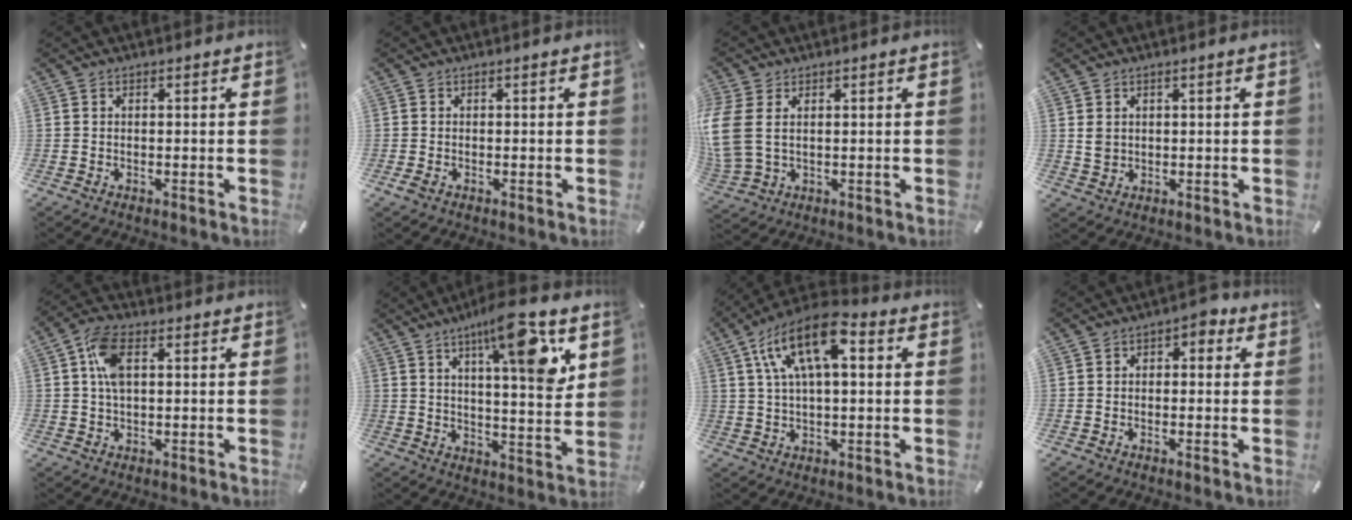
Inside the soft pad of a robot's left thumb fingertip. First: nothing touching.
{"total": 1.0, "force": [-0.3, 0.9, 0.4], "torque": [-0.005, 0.004, -0.006]}
{"total": 7.5, "force": [1.8, 5.2, 5.0], "torque": [-0.129, -0.001, 0.036]}
{"total": 2.4, "force": [1.0, 2.0, 0.9], "torque": [-0.013, -0.001, 0.018]}
{"total": 7.3, "force": [1.5, 4.0, 5.9], "torque": [-0.126, 0.005, 0.022]}
{"total": 14.6, "force": [7.7, 3.2, 12.0], "torque": [-0.179, -0.037, 0.116]}
{"total": 15.2, "force": [4.8, 7.4, 12.3], "torque": [-0.242, -0.005, 0.083]}
{"total": 2.9, "force": [-0.6, 2.1, 1.9], "torque": [-0.031, 0.013, -0.017]}